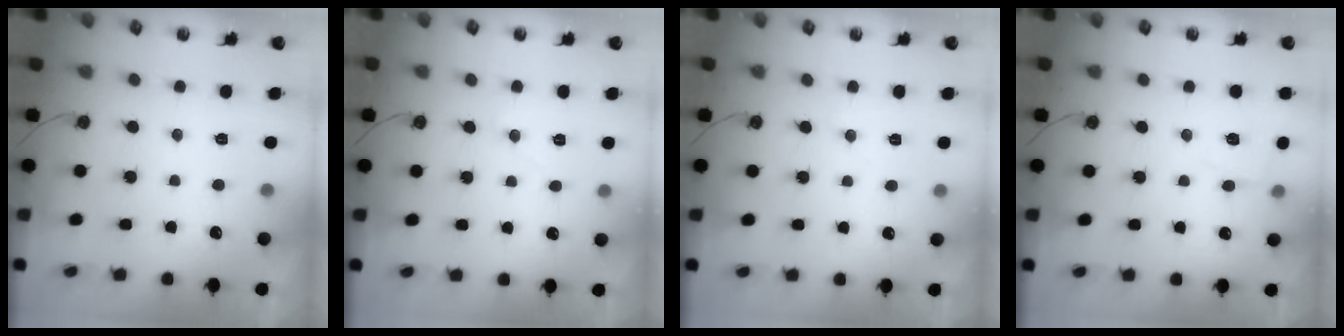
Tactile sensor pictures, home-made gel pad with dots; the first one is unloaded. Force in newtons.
{"total": 5.5, "press": 5.5, "slide": 0.8}
{"total": 4.3, "press": 4.3, "slide": 0.7}
{"total": 5.6, "press": 5.6, "slide": 0.7}